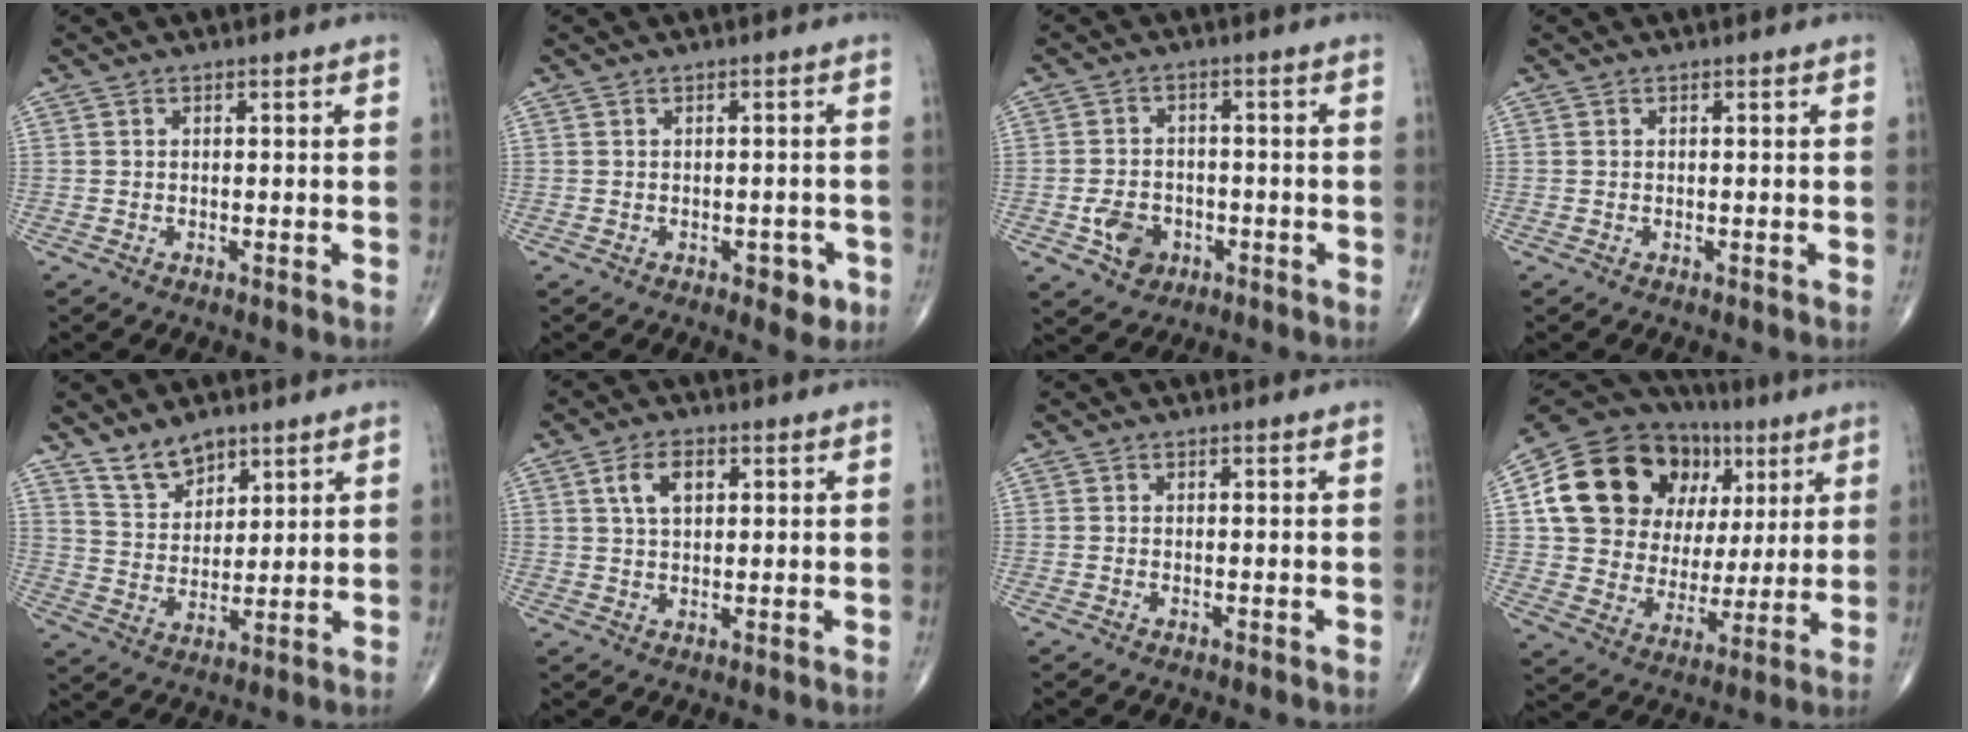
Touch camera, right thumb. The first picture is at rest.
{"total": 3.2, "force": [-1.4, 1.9, 2.2], "torque": [-0.004, 0.006, -0.016]}
{"total": 6.0, "force": [-2.3, 4.7, 3.0], "torque": [-0.033, 0.014, -0.036]}
{"total": 0.0}
{"total": 7.5, "force": [5.7, 3.8, 2.9], "torque": [-0.029, -0.040, 0.113]}
{"total": 5.4, "force": [1.9, 3.1, 4.0], "torque": [-0.066, 0.001, 0.035]}
{"total": 0.0}
{"total": 24.1, "force": [7.4, 18.5, 13.5], "torque": [-0.191, 0.025, 0.135]}